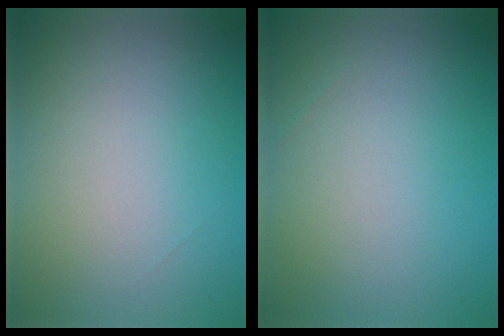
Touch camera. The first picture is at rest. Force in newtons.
{"total": 0.0}